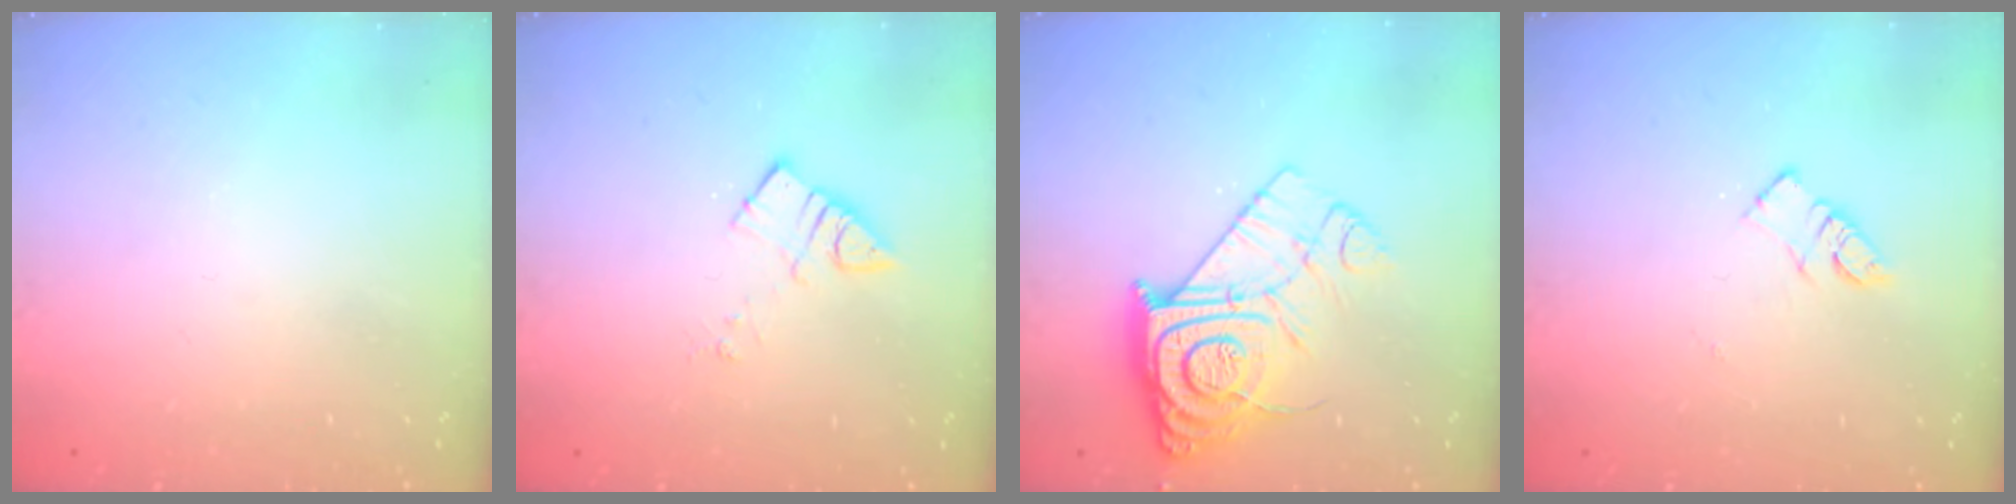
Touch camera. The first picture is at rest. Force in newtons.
{"total": 5.0, "press": 5.0, "slide": 0.4}
{"total": 14.9, "press": 14.8, "slide": 1.0}
{"total": 5.5, "press": 5.4, "slide": 0.5}